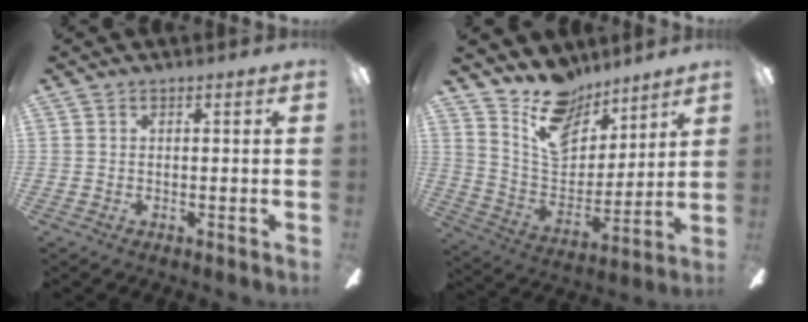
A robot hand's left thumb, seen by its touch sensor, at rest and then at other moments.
{"total": 16.2, "force": [11.9, 9.1, 6.2], "torque": [-0.106, -0.083, 0.222]}